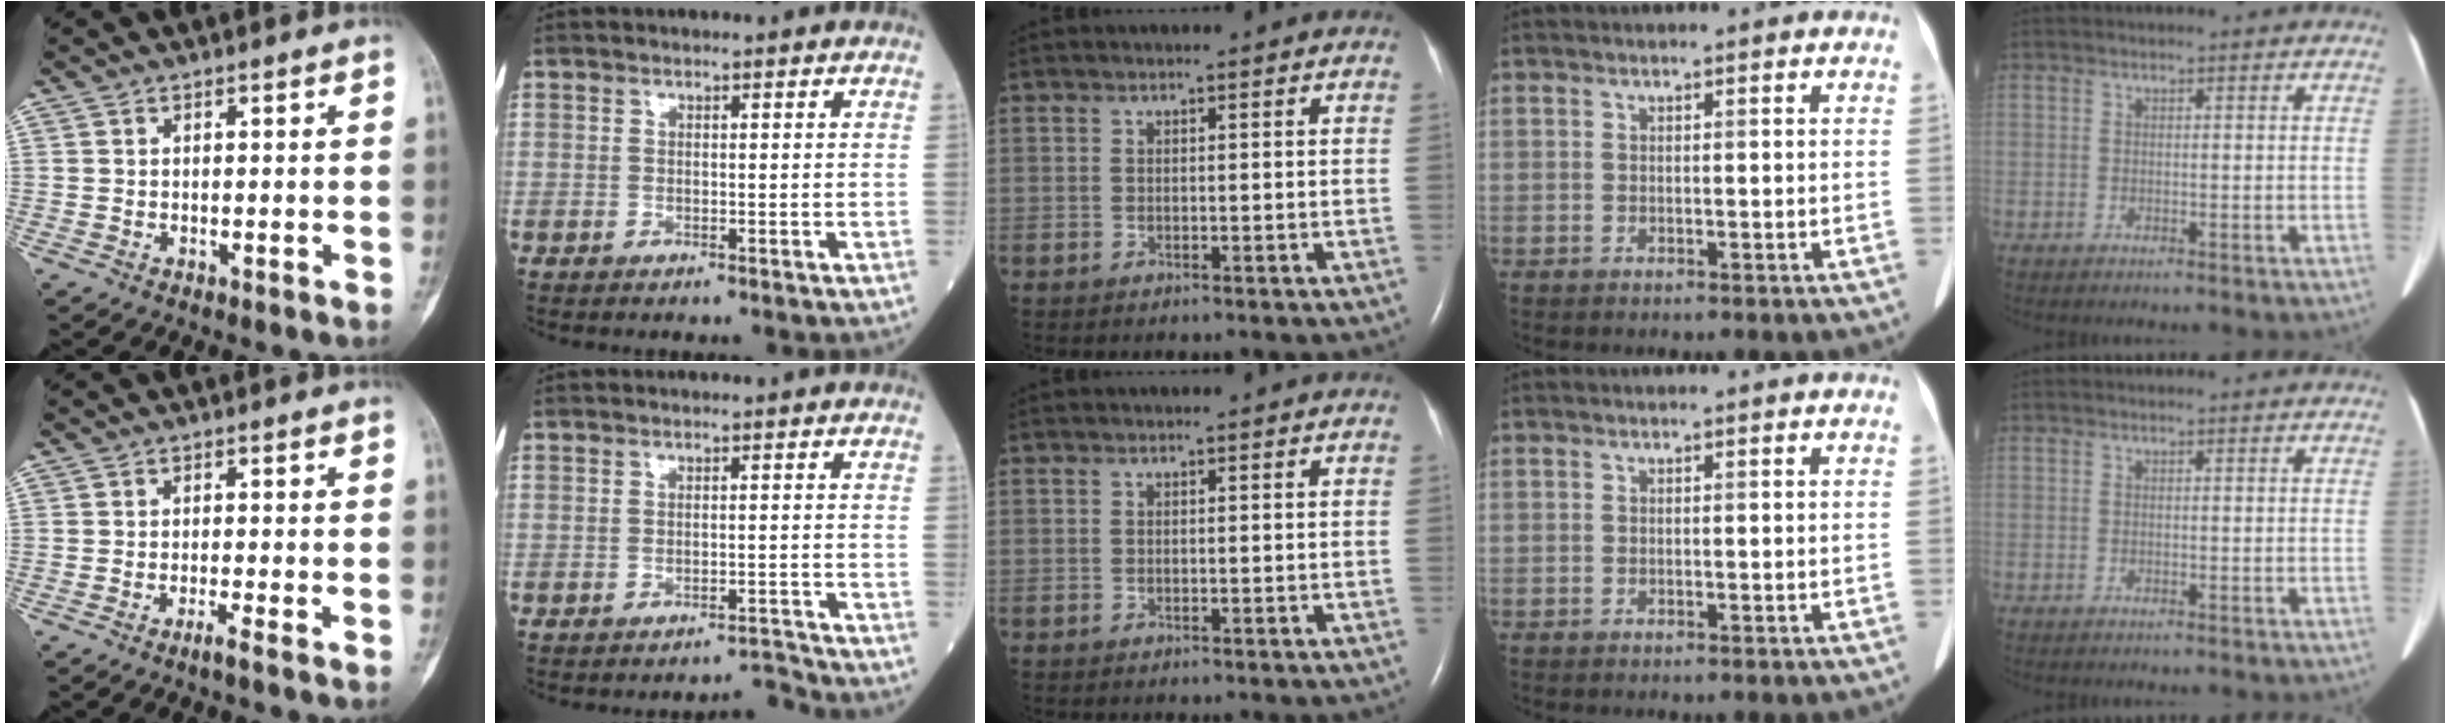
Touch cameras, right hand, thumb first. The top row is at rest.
{"thumb": {"total": 1.4, "force": [-1.0, -0.4, 0.9], "torque": [-0.026, 0.000, -0.022]}, "index": {"total": 2.0, "force": [-1.9, -0.4, -0.5], "torque": [0.014, -0.003, -0.024]}}